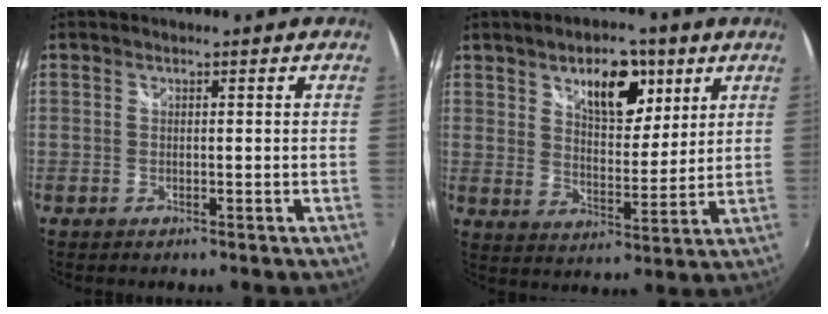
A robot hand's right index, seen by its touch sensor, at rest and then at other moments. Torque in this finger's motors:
{"motor_torque": [0.25, 0.21, 0.17, 0.08]}